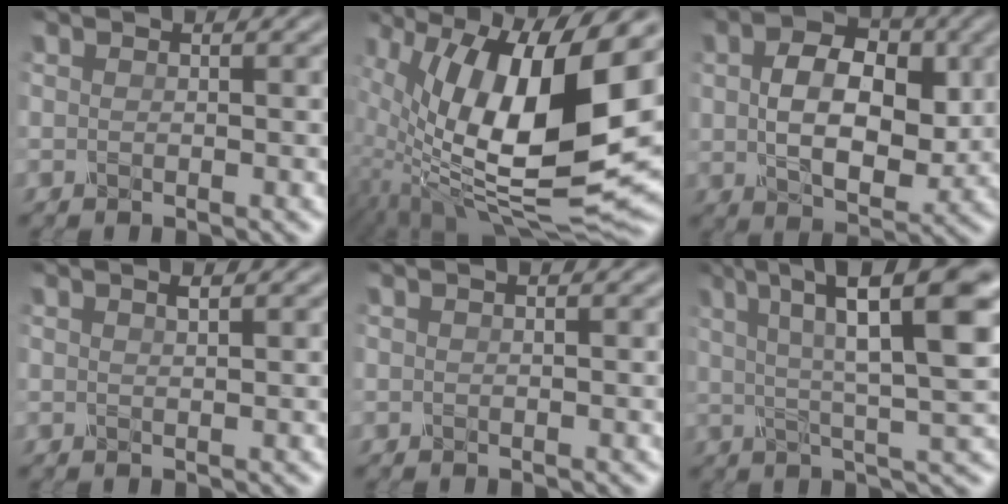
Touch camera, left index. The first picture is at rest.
{"total": 16.3, "force": [2.2, 5.9, 15.0], "torque": [-0.259, 0.001, 0.039]}
{"total": 7.6, "force": [0.7, 4.8, 5.8], "torque": [-0.103, -0.001, 0.014]}
{"total": 1.6, "force": [0.7, 0.5, 1.3], "torque": [-0.008, 0.005, -0.002]}
{"total": 1.1, "force": [0.4, 0.4, 0.9], "torque": [-0.005, -0.001, -0.005]}
{"total": 12.0, "force": [4.1, 2.8, 10.9], "torque": [-0.160, 0.019, 0.062]}